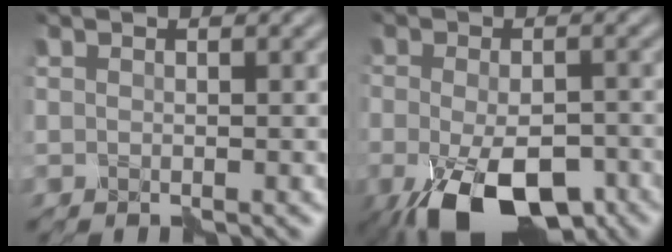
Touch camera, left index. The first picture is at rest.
{"total": 10.1, "force": [-5.5, 4.6, 7.2], "torque": [-0.134, -0.026, -0.083]}